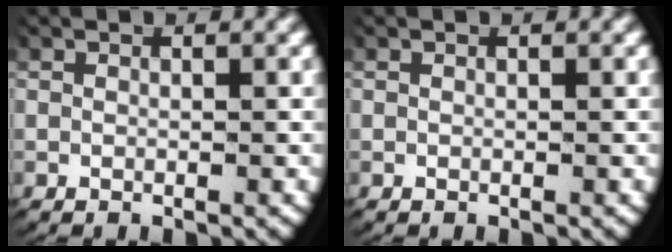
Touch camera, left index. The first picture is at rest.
{"total": 0.0}